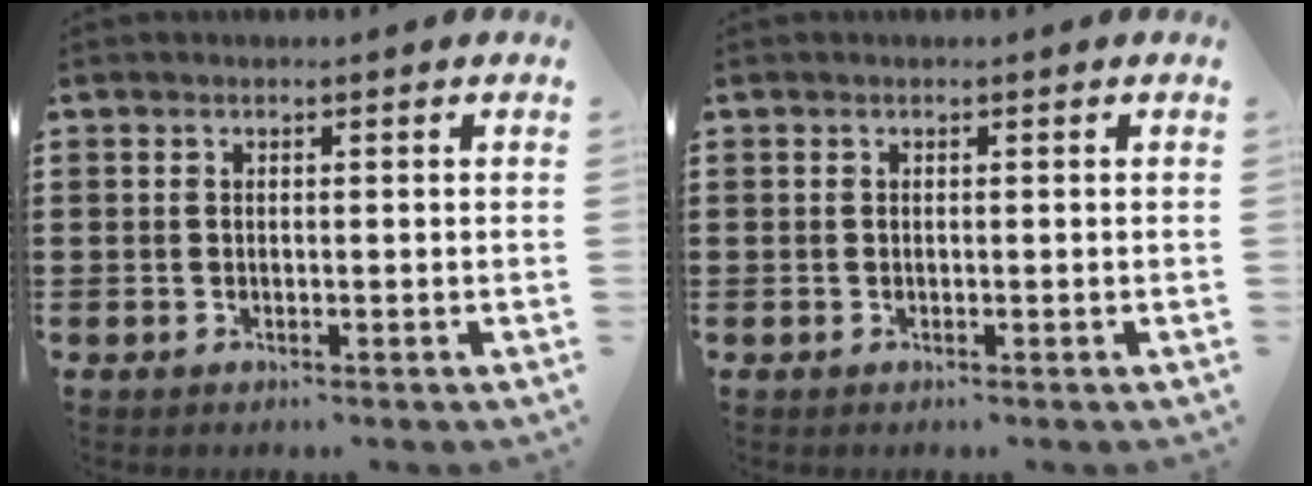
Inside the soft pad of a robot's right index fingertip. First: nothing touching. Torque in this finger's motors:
{"motor_torque": [0.00, 0.00, 0.00, 0.00]}